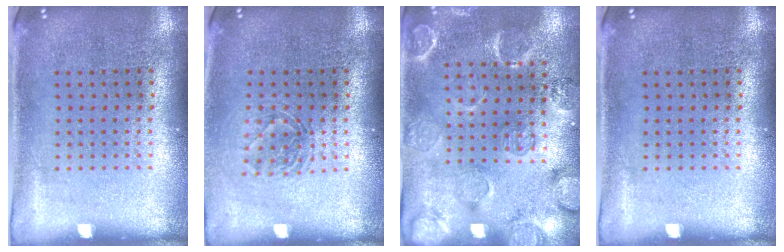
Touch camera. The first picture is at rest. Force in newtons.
{"total": 1.3, "press": 1.1, "slide": 0.7}
{"total": 2.5, "press": 2.2, "slide": 1.2}
{"total": 0.0}